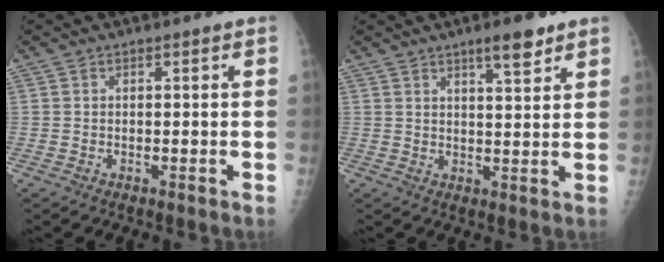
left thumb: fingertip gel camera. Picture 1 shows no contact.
{"total": 5.7, "force": [3.9, 1.3, 4.0], "torque": [-0.053, -0.024, 0.058]}